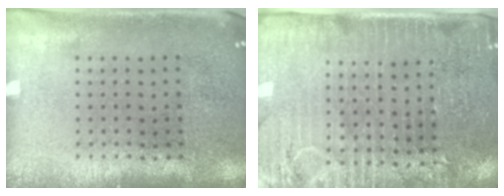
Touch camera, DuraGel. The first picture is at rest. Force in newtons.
{"total": 3.7, "press": 3.2, "slide": 1.7}